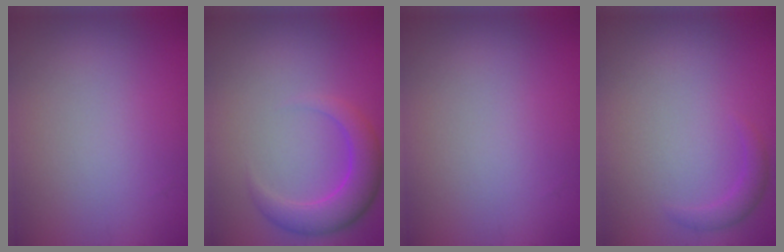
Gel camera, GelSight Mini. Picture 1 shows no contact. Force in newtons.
{"total": 3.9, "press": 3.8, "slide": 0.4}
{"total": 0.0}
{"total": 1.3, "press": 1.3, "slide": 0.2}